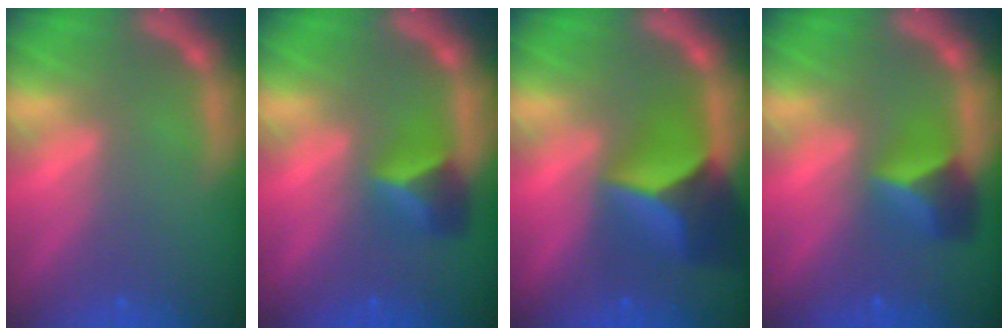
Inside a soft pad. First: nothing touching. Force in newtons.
{"total": 3.4}
{"total": 7.9}
{"total": 4.0}